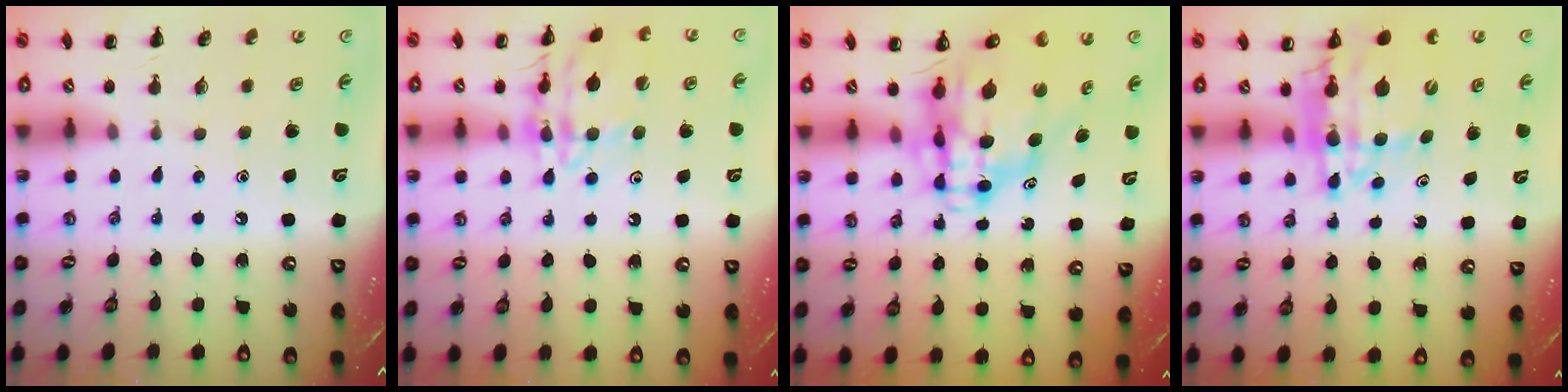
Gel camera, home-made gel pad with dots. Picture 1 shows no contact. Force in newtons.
{"total": 14.2, "press": 14.1, "slide": 1.4}
{"total": 10.8, "press": 10.3, "slide": 3.0}
{"total": 14.0, "press": 13.5, "slide": 3.7}